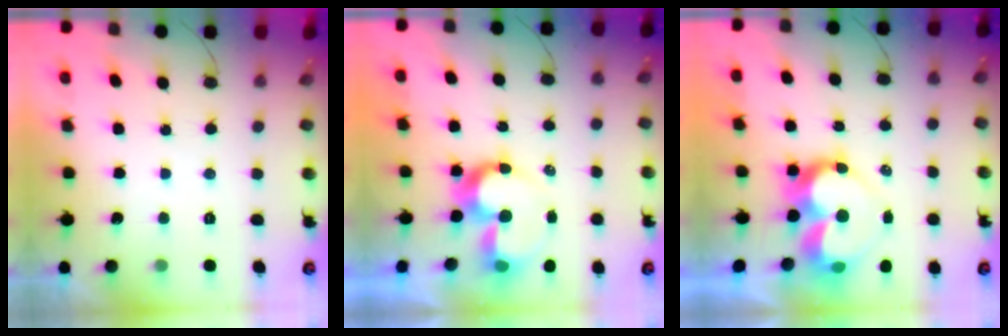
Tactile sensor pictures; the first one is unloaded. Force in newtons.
{"total": 10.7, "press": 10.6, "slide": 0.8}
{"total": 11.5, "press": 11.4, "slide": 0.8}